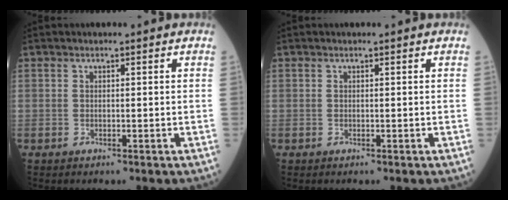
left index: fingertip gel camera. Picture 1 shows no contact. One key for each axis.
{"total": 0.0}